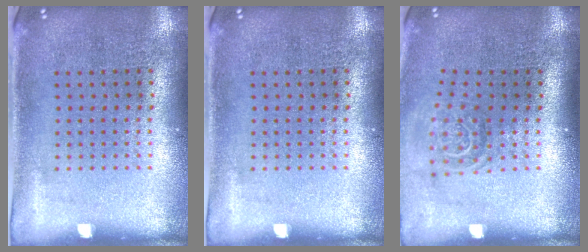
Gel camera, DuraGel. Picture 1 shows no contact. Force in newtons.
{"total": 0.0}
{"total": 1.6, "press": 1.1, "slide": 1.1}